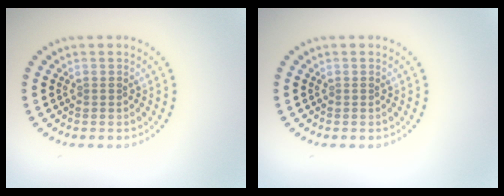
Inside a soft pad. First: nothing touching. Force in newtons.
{"total": 0.0}